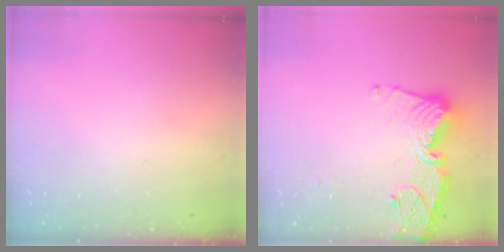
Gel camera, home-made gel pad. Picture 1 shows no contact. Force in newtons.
{"total": 14.7, "press": 14.7, "slide": 1.3}